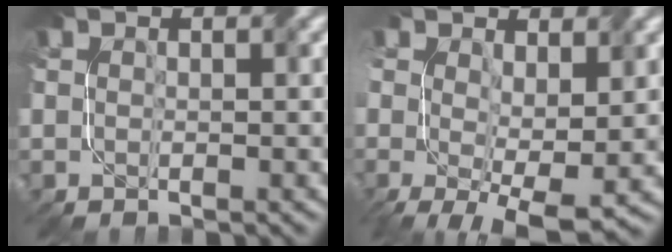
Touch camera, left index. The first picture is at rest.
{"total": 7.0, "force": [-0.3, 3.5, 6.1], "torque": [-0.121, -0.011, 0.001]}